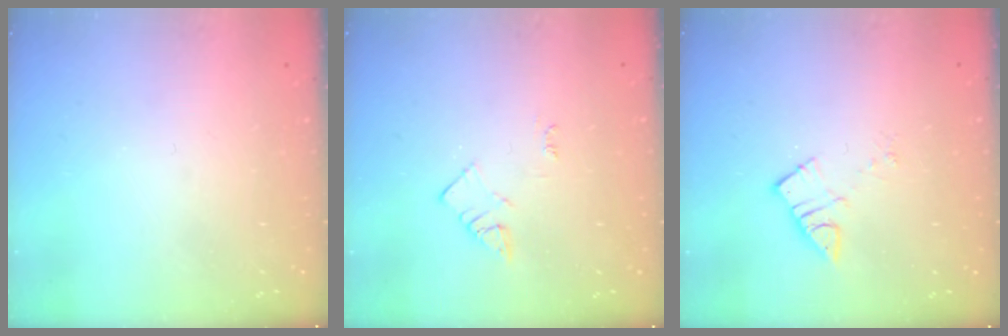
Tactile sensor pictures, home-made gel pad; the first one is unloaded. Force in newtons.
{"total": 3.5, "press": 3.4, "slide": 0.4}
{"total": 5.2, "press": 5.2, "slide": 0.3}